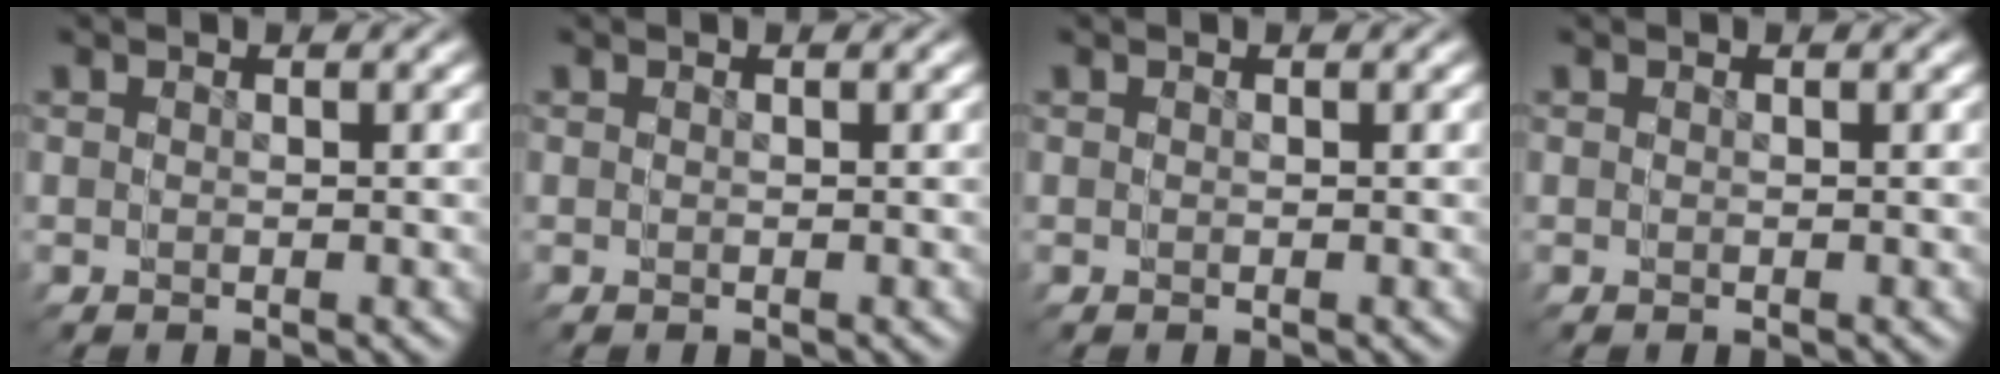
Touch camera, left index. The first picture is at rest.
{"total": 0.0}
{"total": 0.0}
{"total": 0.0}